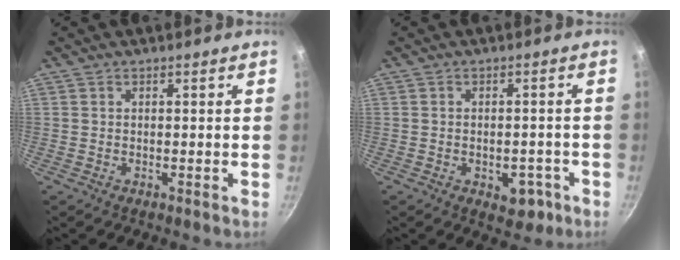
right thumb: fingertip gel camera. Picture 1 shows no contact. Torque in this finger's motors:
{"motor_torque": [-0.31, 0.17, 0.03, 0.46, 0.10]}